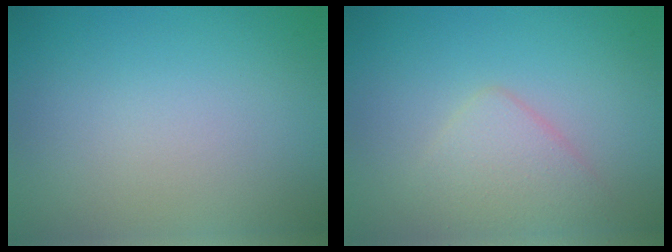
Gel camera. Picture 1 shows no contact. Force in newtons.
{"total": 2.7, "press": 2.7, "slide": 0.2}